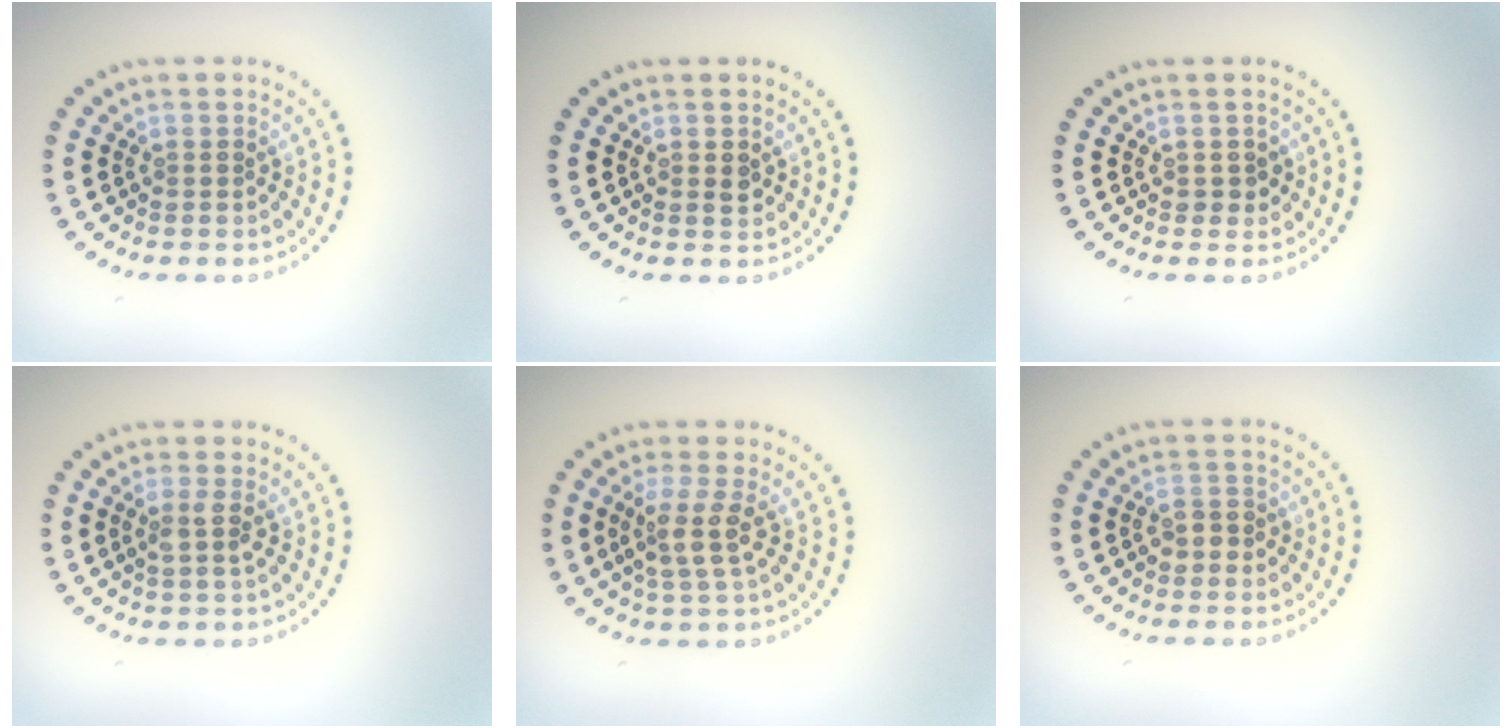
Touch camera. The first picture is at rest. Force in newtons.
{"total": 1.2, "press": 1.2, "slide": 0.1}
{"total": 1.1, "press": 1.0, "slide": 0.3}
{"total": 1.5, "press": 1.2, "slide": 0.9}
{"total": 2.9, "press": 2.4, "slide": 1.6}
{"total": 1.7, "press": 1.6, "slide": 0.5}